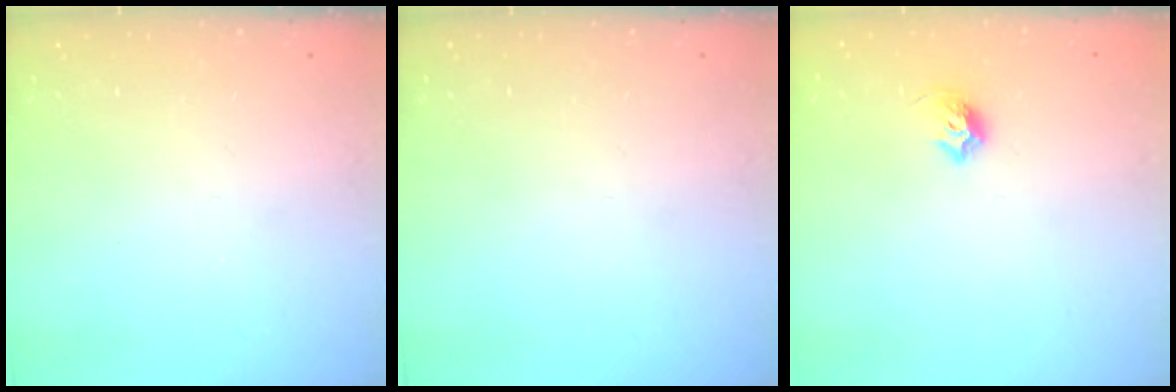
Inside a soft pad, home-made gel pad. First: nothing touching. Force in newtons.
{"total": 0.0}
{"total": 7.1, "press": 7.0, "slide": 0.8}